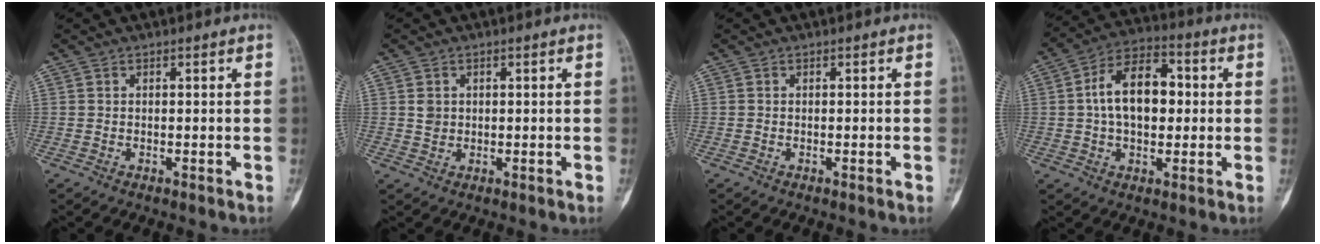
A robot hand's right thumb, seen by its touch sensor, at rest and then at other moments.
{"total": 1.9, "force": [0.4, 1.6, 0.9], "torque": [-0.007, -0.001, 0.010]}
{"total": 0.6, "force": [-0.2, -0.1, 0.5], "torque": [-0.009, 0.000, -0.002]}
{"total": 13.0, "force": [0.9, 7.9, 10.2], "torque": [-0.150, 0.026, 0.007]}